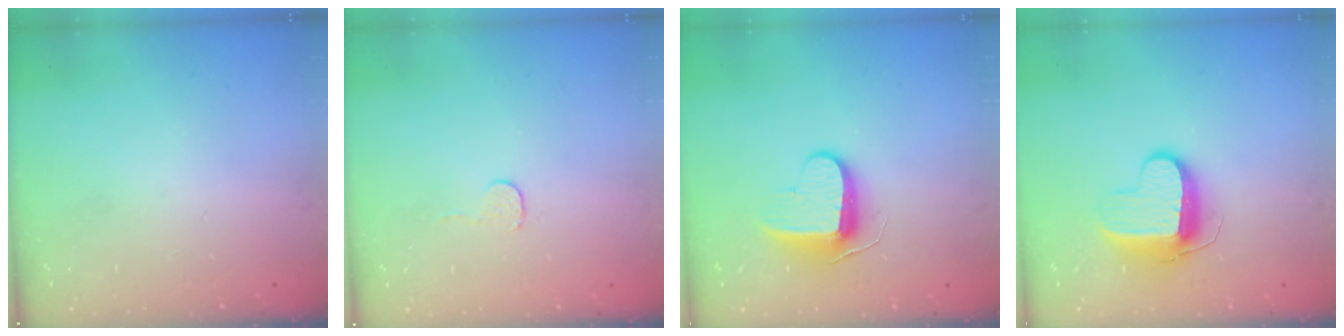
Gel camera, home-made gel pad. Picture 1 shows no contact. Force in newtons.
{"total": 3.0, "press": 3.0, "slide": 0.3}
{"total": 10.4, "press": 10.3, "slide": 0.9}
{"total": 10.3, "press": 10.3, "slide": 1.0}